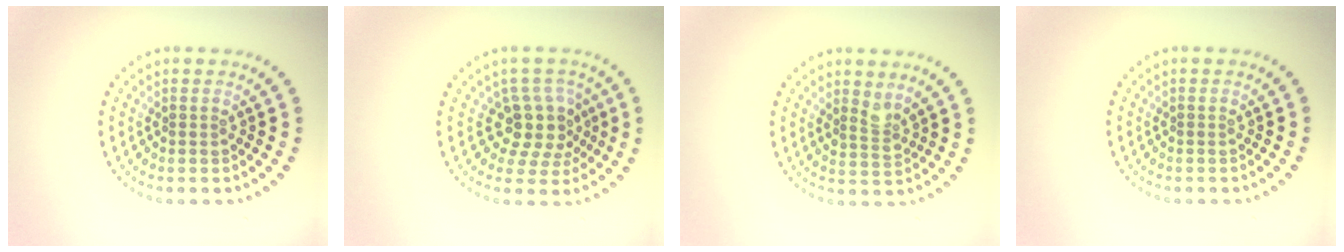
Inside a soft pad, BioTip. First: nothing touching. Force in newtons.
{"total": 3.6, "press": 2.9, "slide": 2.2}
{"total": 1.8, "press": 1.4, "slide": 1.2}
{"total": 0.0}